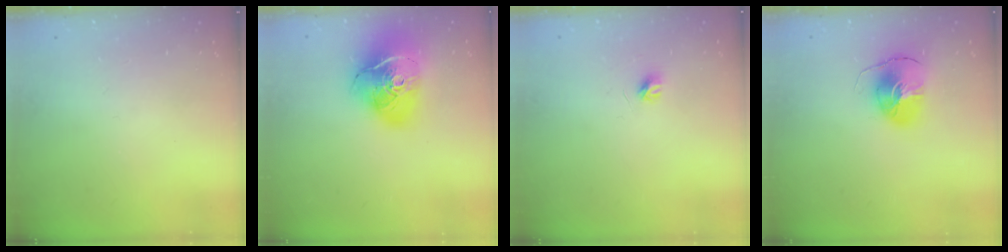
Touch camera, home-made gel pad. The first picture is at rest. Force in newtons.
{"total": 22.2, "press": 22.0, "slide": 2.8}
{"total": 3.6, "press": 3.6, "slide": 0.4}
{"total": 8.7, "press": 8.7, "slide": 1.1}